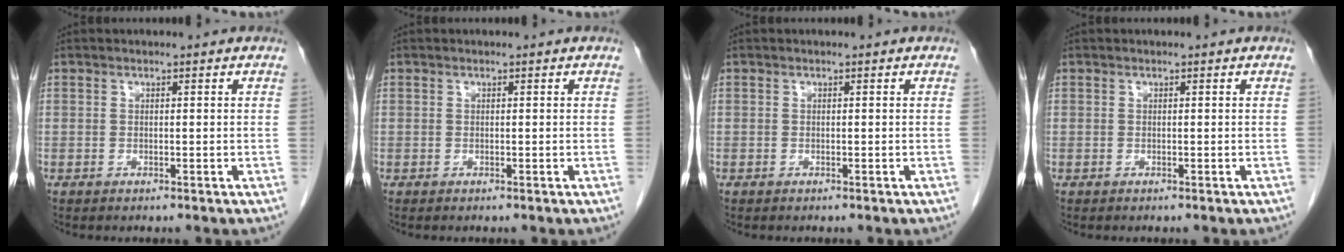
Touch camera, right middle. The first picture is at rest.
{"total": 0.0}
{"total": 0.0}
{"total": 0.0}